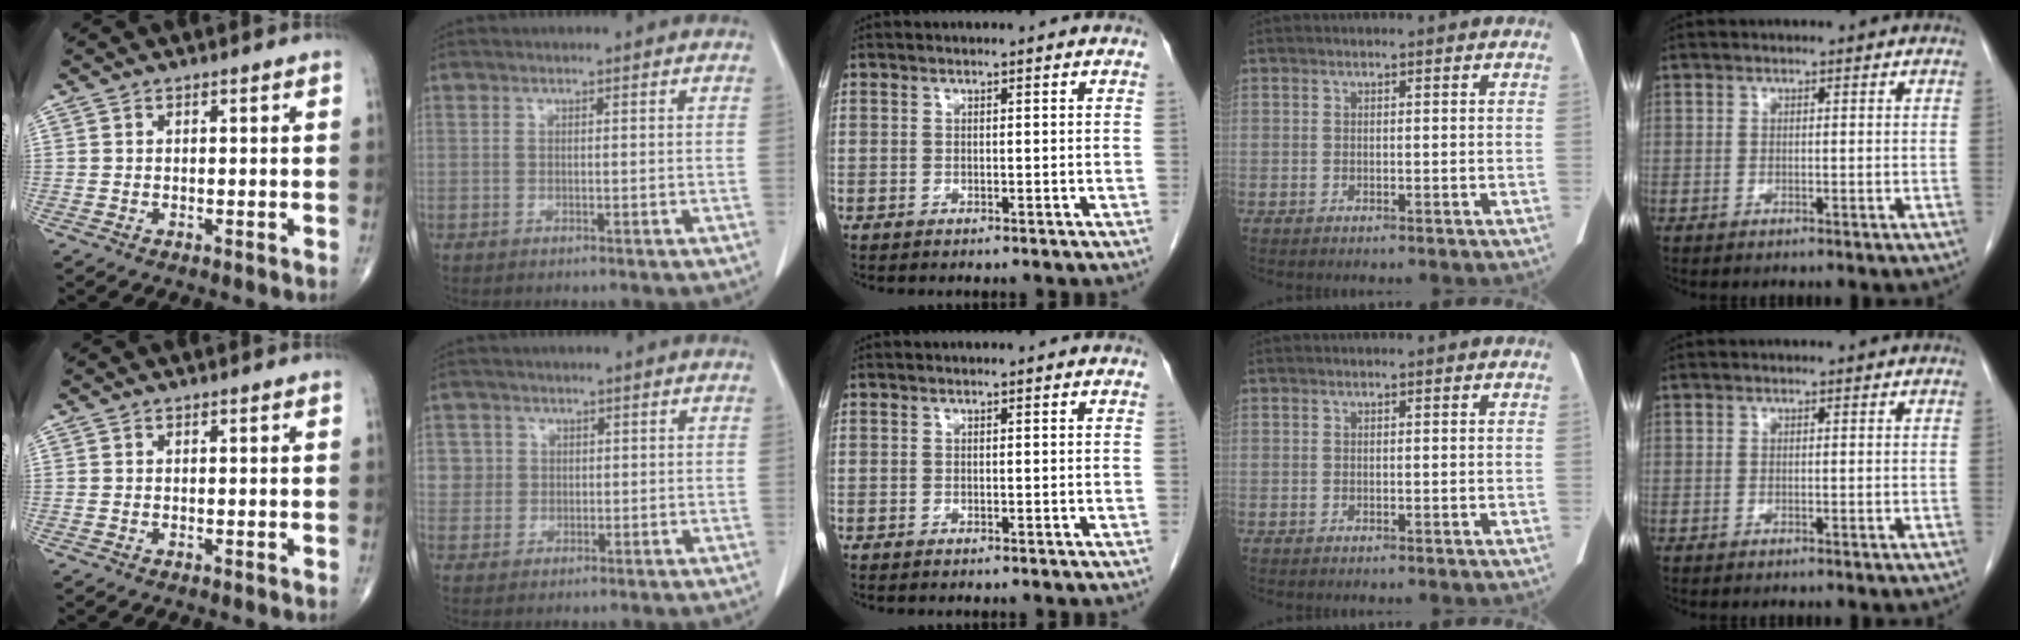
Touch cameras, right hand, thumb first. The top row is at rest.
{"index": {"total": 3.7, "force": [1.0, 3.5, -0.1], "torque": [0.023, 0.005, 0.017]}}